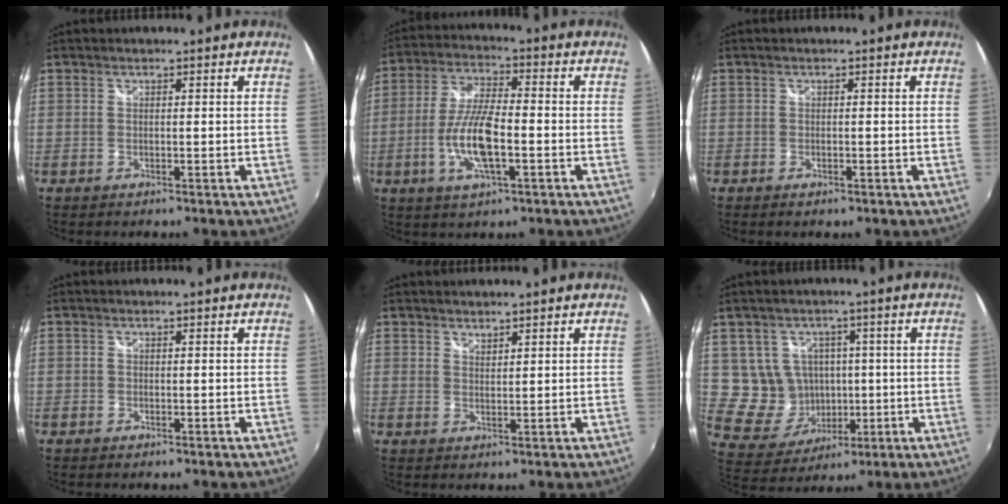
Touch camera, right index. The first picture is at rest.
{"total": 11.0, "force": [-3.2, 3.1, 10.1], "torque": [-0.208, -0.004, -0.063]}
{"total": 1.1, "force": [-0.7, 0.6, 0.6], "torque": [-0.010, -0.005, -0.013]}
{"total": 0.7, "force": [-0.6, 0.5, 0.0], "torque": [-0.003, -0.001, -0.012]}
{"total": 1.4, "force": [1.4, 0.4, 0.2], "torque": [0.000, 0.000, 0.024]}
{"total": 9.5, "force": [0.5, 9.0, 2.8], "torque": [-0.071, 0.007, 0.029]}